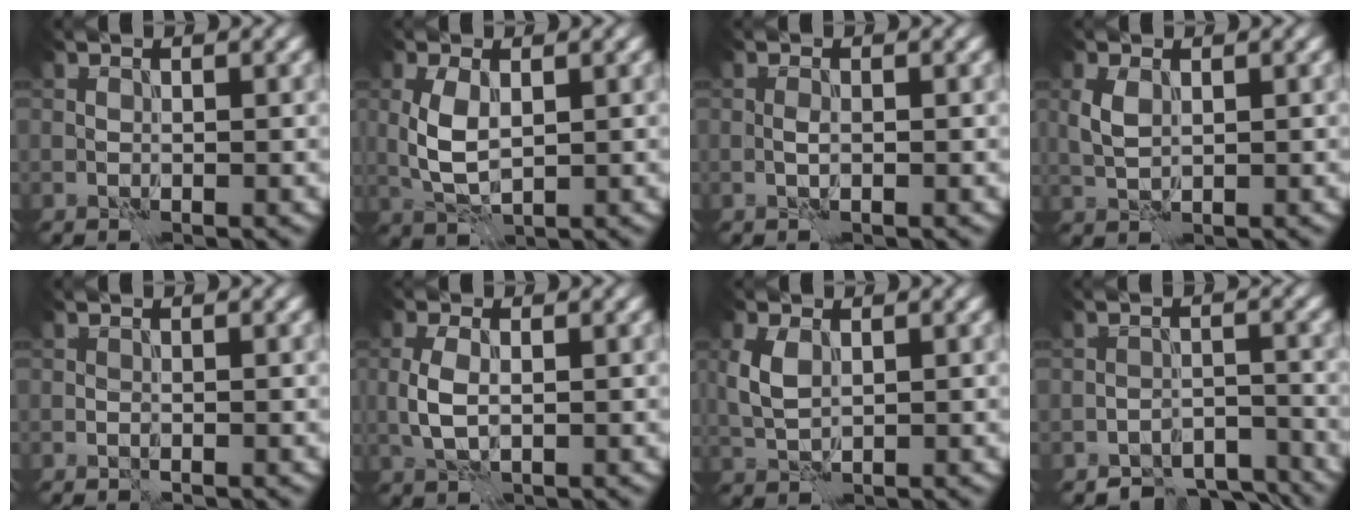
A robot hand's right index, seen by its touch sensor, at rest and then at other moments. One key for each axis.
{"total": 3.5, "fx": 0.7, "fy": 1.8, "fz": 2.9, "tx": -0.070, "ty": 0.002, "tz": 0.018}
{"total": 0.6, "fx": -0.2, "fy": 0.0, "fz": 0.5, "tx": -0.012, "ty": 0.001, "tz": -0.006}
{"total": 1.8, "fx": 0.7, "fy": 1.1, "fz": 1.3, "tx": -0.034, "ty": 0.002, "tz": 0.018}
{"total": 0.0}
{"total": 2.5, "fx": 0.1, "fy": 1.4, "fz": 2.1, "tx": -0.052, "ty": -0.002, "tz": 0.005}
{"total": 2.6, "fx": 0.9, "fy": 1.5, "fz": 1.9, "tx": -0.050, "ty": 0.003, "tz": 0.020}
{"total": 5.8, "fx": -5.4, "fy": 2.0, "fz": 1.0, "tx": 0.000, "ty": -0.004, "tz": -0.078}